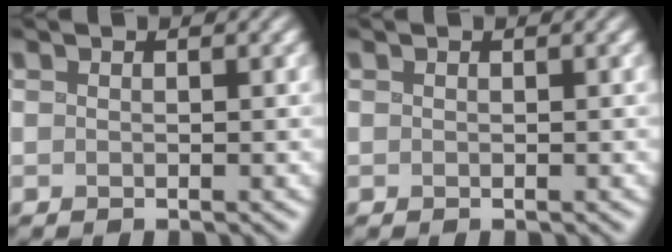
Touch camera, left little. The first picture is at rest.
{"total": 0.0}